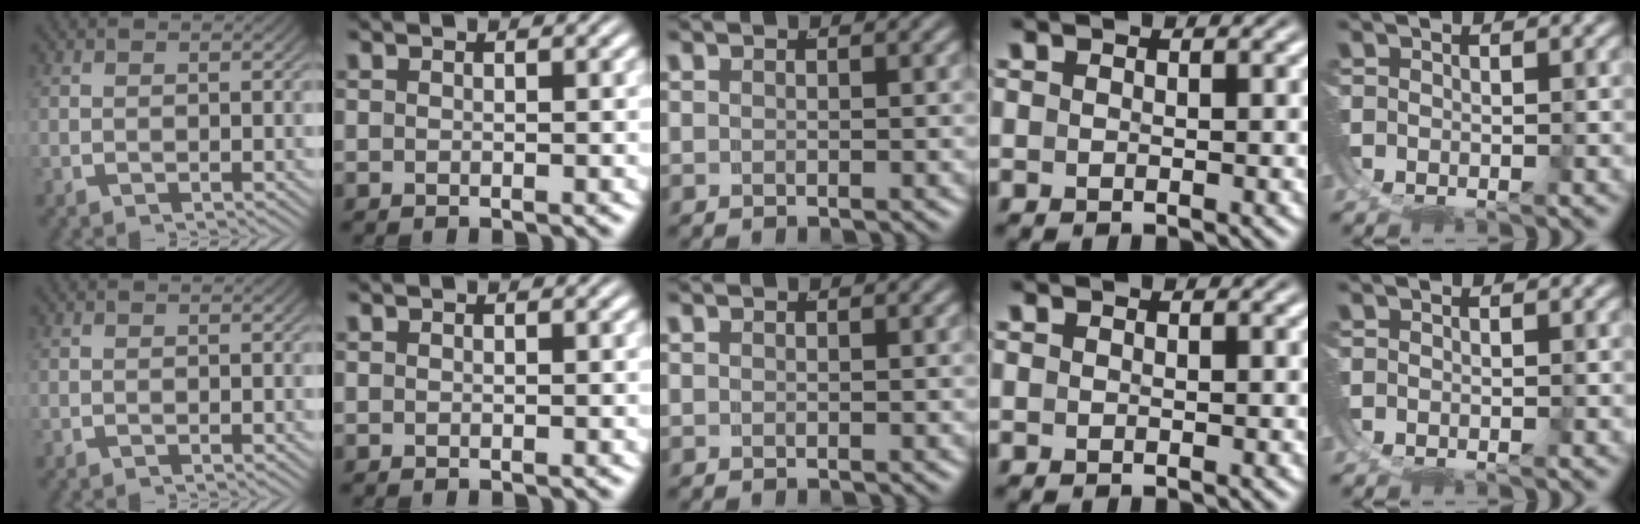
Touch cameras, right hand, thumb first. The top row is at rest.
{}